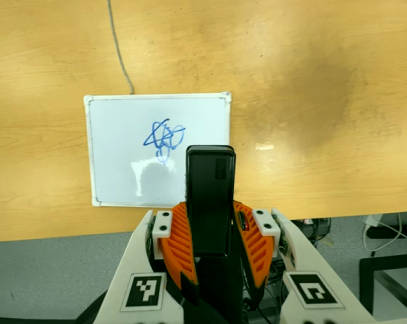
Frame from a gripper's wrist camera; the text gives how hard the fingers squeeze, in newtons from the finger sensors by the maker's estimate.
{"total": 5.9, "left": 3.6, "right": 8.1}